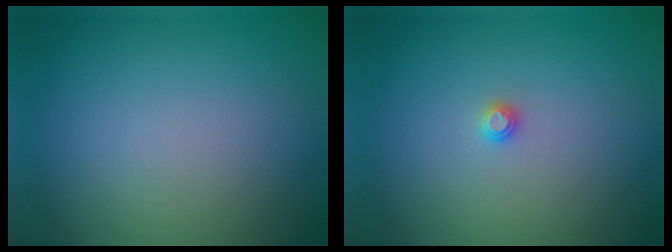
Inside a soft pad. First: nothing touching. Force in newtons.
{"total": 0.8, "press": 0.8, "slide": 0.1}